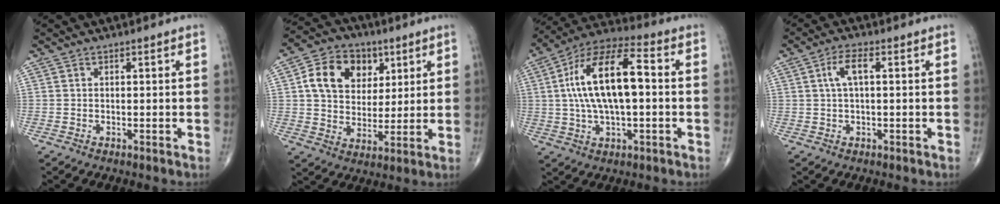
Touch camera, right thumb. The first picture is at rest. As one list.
[{"total": 13.8, "force": [4.5, 10.6, 7.6], "torque": [-0.097, -0.004, 0.074]}, {"total": 17.3, "force": [1.2, 7.3, 15.6], "torque": [-0.291, 0.037, 0.016]}, {"total": 4.1, "force": [0.8, 1.3, 3.8], "torque": [-0.083, 0.014, 0.015]}]